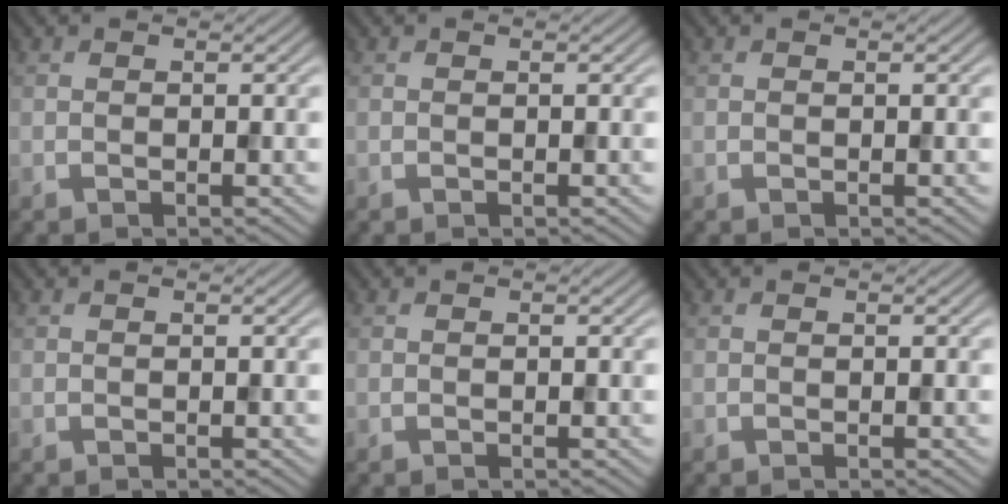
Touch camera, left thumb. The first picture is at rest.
{"total": 0.0}
{"total": 0.0}
{"total": 0.0}
{"total": 0.0}
{"total": 0.0}